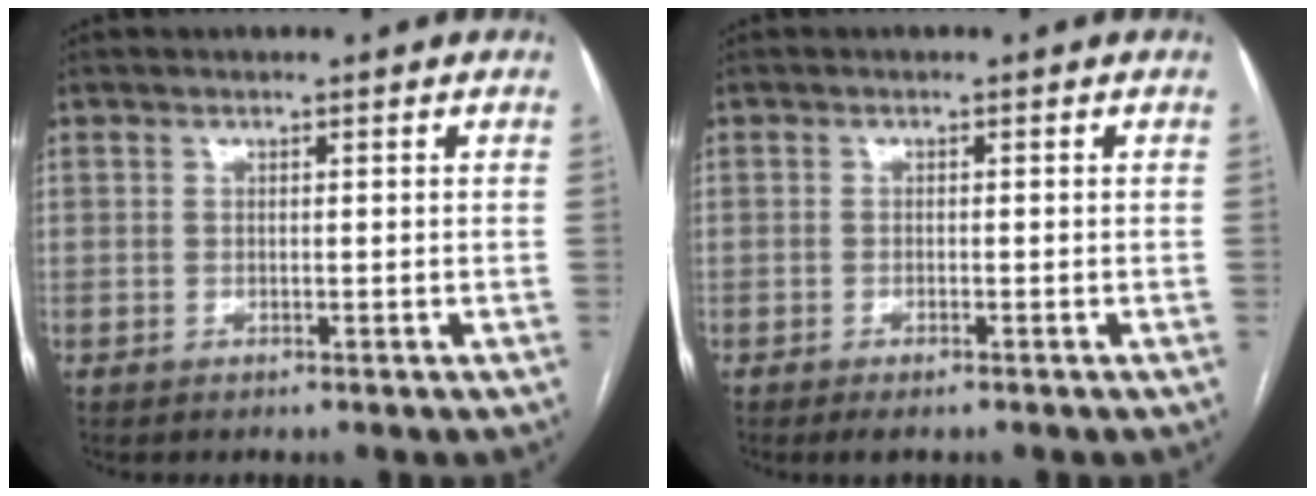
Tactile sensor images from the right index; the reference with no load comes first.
{"total": 1.9, "force": [-1.3, 0.3, 1.3], "torque": [-0.022, -0.004, -0.019]}